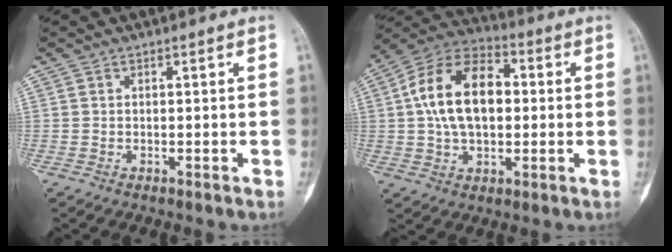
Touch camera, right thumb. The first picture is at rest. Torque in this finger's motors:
{"motor_torque": [0.22, 0.69, 0.76, -0.39, 0.41]}